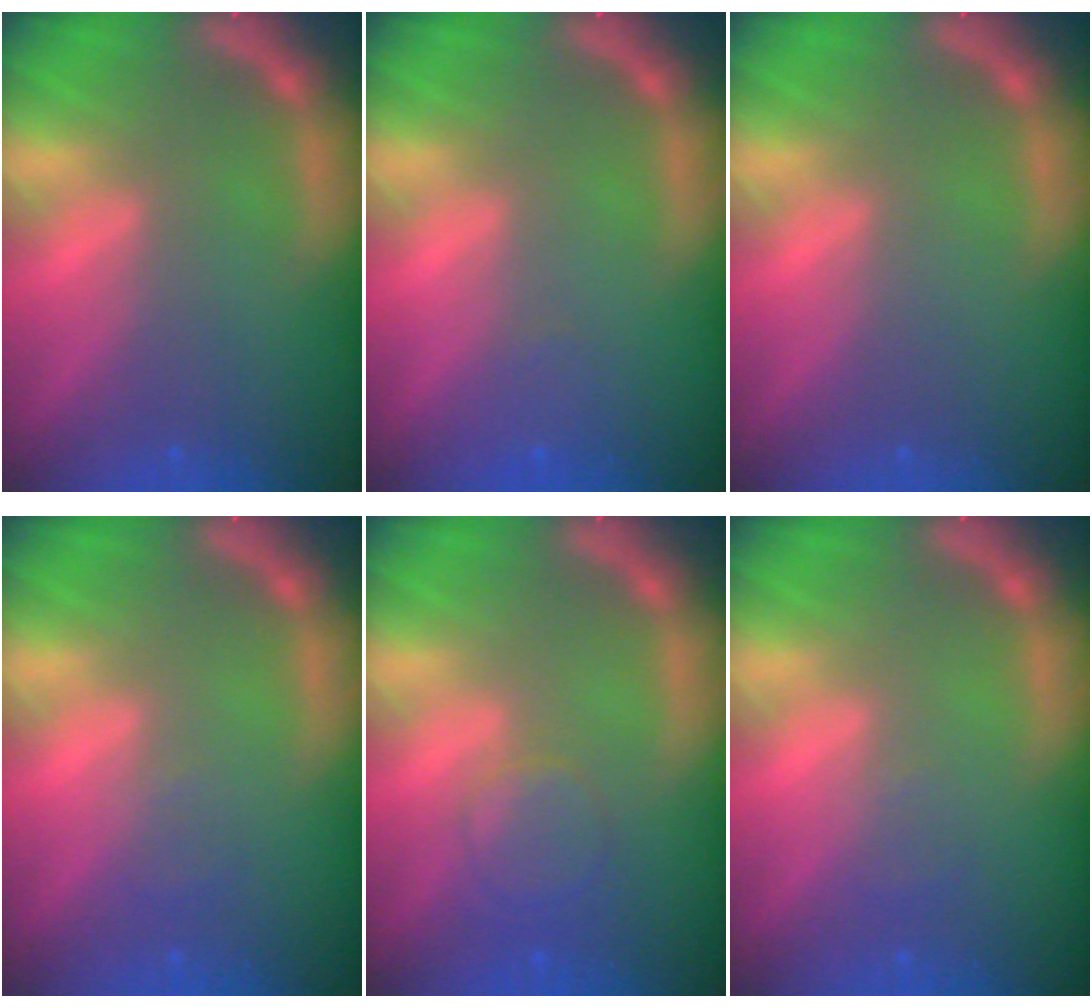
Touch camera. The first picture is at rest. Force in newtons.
{"total": 1.0}
{"total": 0.0}
{"total": 0.9}
{"total": 3.5}
{"total": 0.9}